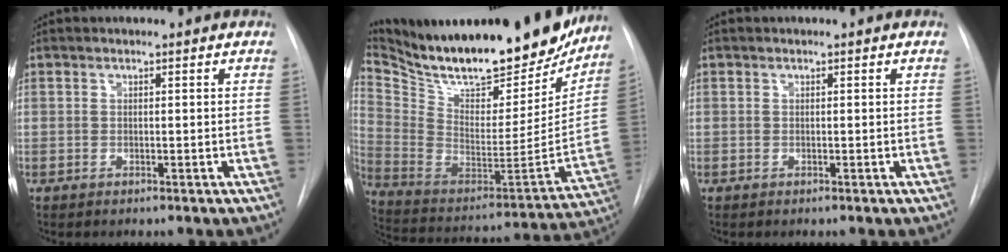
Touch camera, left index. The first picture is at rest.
{"total": 31.1, "force": [25.5, 8.9, 15.6], "torque": [-0.281, -0.046, 0.374]}
{"total": 0.0}